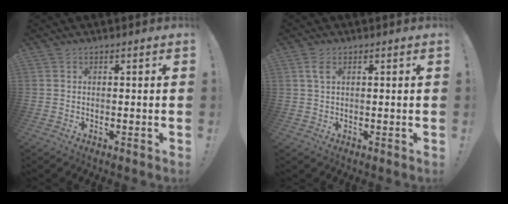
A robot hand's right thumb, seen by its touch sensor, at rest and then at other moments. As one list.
[{"total": 2.9, "force": [1.2, 1.5, 2.2], "torque": [-0.038, 0.001, 0.022]}]